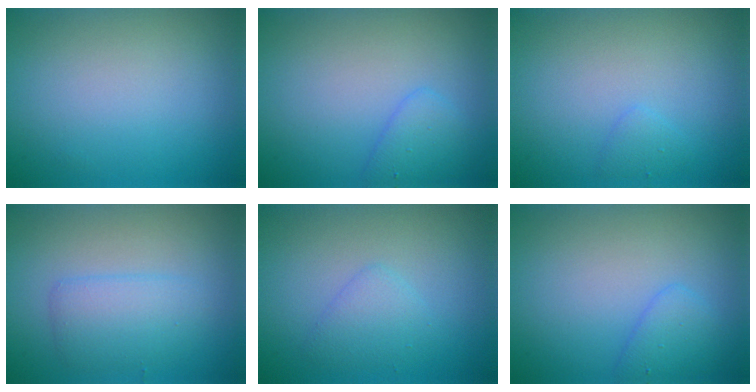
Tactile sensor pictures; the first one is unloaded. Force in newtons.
{"total": 1.9, "press": 1.9, "slide": 0.1}
{"total": 0.9, "press": 0.9, "slide": 0.0}
{"total": 2.9, "press": 2.9, "slide": 0.2}
{"total": 1.8, "press": 1.8, "slide": 0.1}
{"total": 1.9, "press": 1.9, "slide": 0.1}